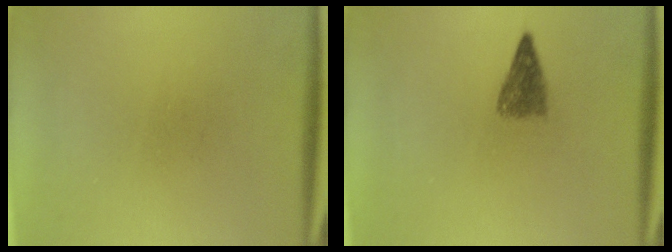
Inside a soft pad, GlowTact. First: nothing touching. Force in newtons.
{"total": 2.9}